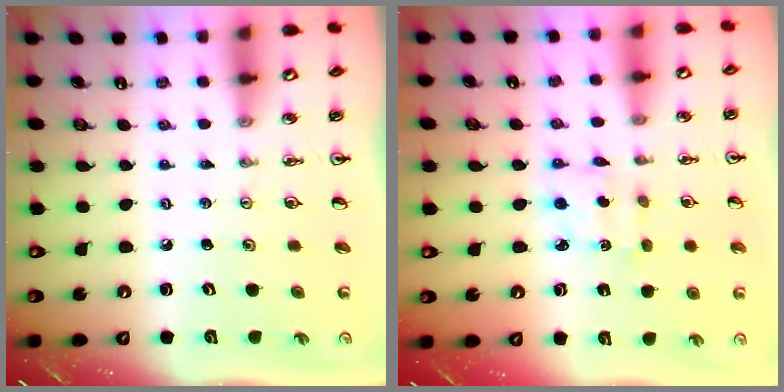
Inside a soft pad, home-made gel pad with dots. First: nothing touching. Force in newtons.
{"total": 2.9, "press": 2.8, "slide": 0.6}